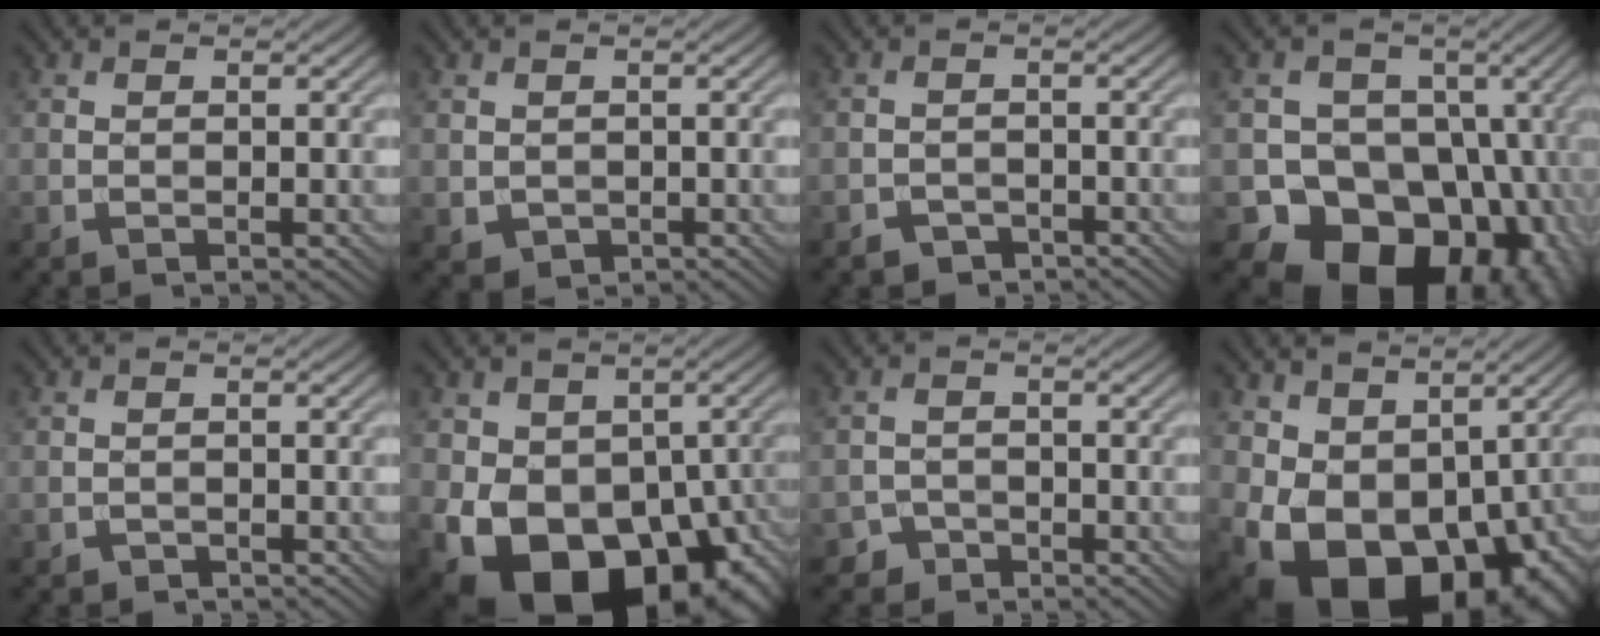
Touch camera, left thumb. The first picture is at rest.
{"total": 1.5, "force": [0.0, 1.4, 0.6], "torque": [-0.021, -0.012, 0.005]}
{"total": 2.2, "force": [-1.8, 1.1, 0.4], "torque": [-0.002, 0.003, -0.034]}
{"total": 16.4, "force": [-6.4, 12.8, 7.9], "torque": [-0.097, -0.024, -0.110]}
{"total": 0.8, "force": [-0.7, 0.3, 0.1], "torque": [0.000, -0.002, -0.014]}
{"total": 17.3, "force": [-6.0, 11.6, 11.4], "torque": [-0.190, -0.035, -0.083]}
{"total": 2.0, "force": [-1.7, 1.1, 0.0], "torque": [0.007, 0.005, -0.035]}
{"total": 15.3, "force": [-2.2, 10.6, 10.9], "torque": [-0.190, -0.035, -0.006]}